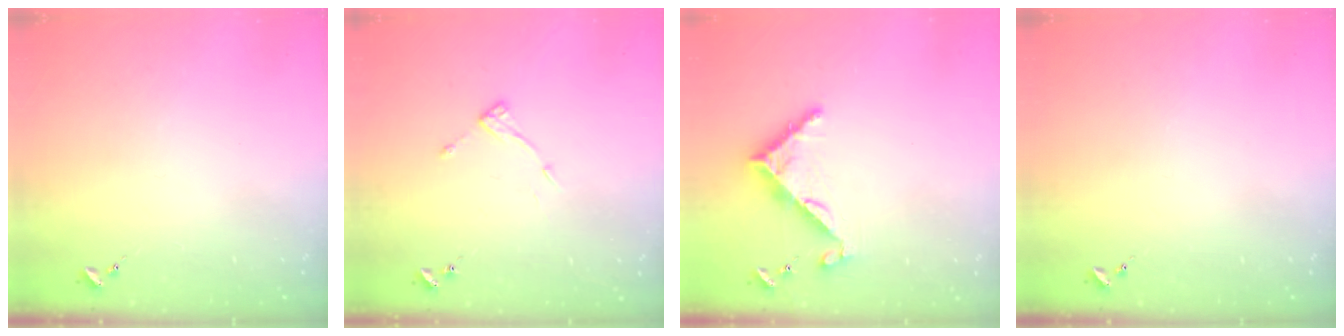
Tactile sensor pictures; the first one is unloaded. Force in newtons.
{"total": 8.1, "press": 8.0, "slide": 0.4}
{"total": 6.9, "press": 6.9, "slide": 0.5}
{"total": 0.0}